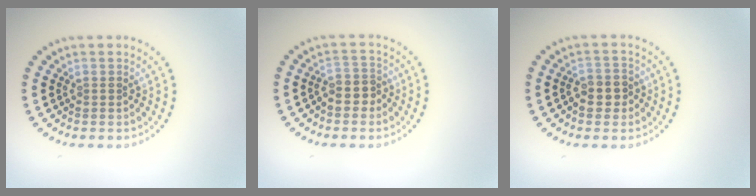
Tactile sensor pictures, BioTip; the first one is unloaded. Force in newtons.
{"total": 2.4, "press": 2.1, "slide": 1.1}
{"total": 2.5, "press": 2.4, "slide": 0.6}